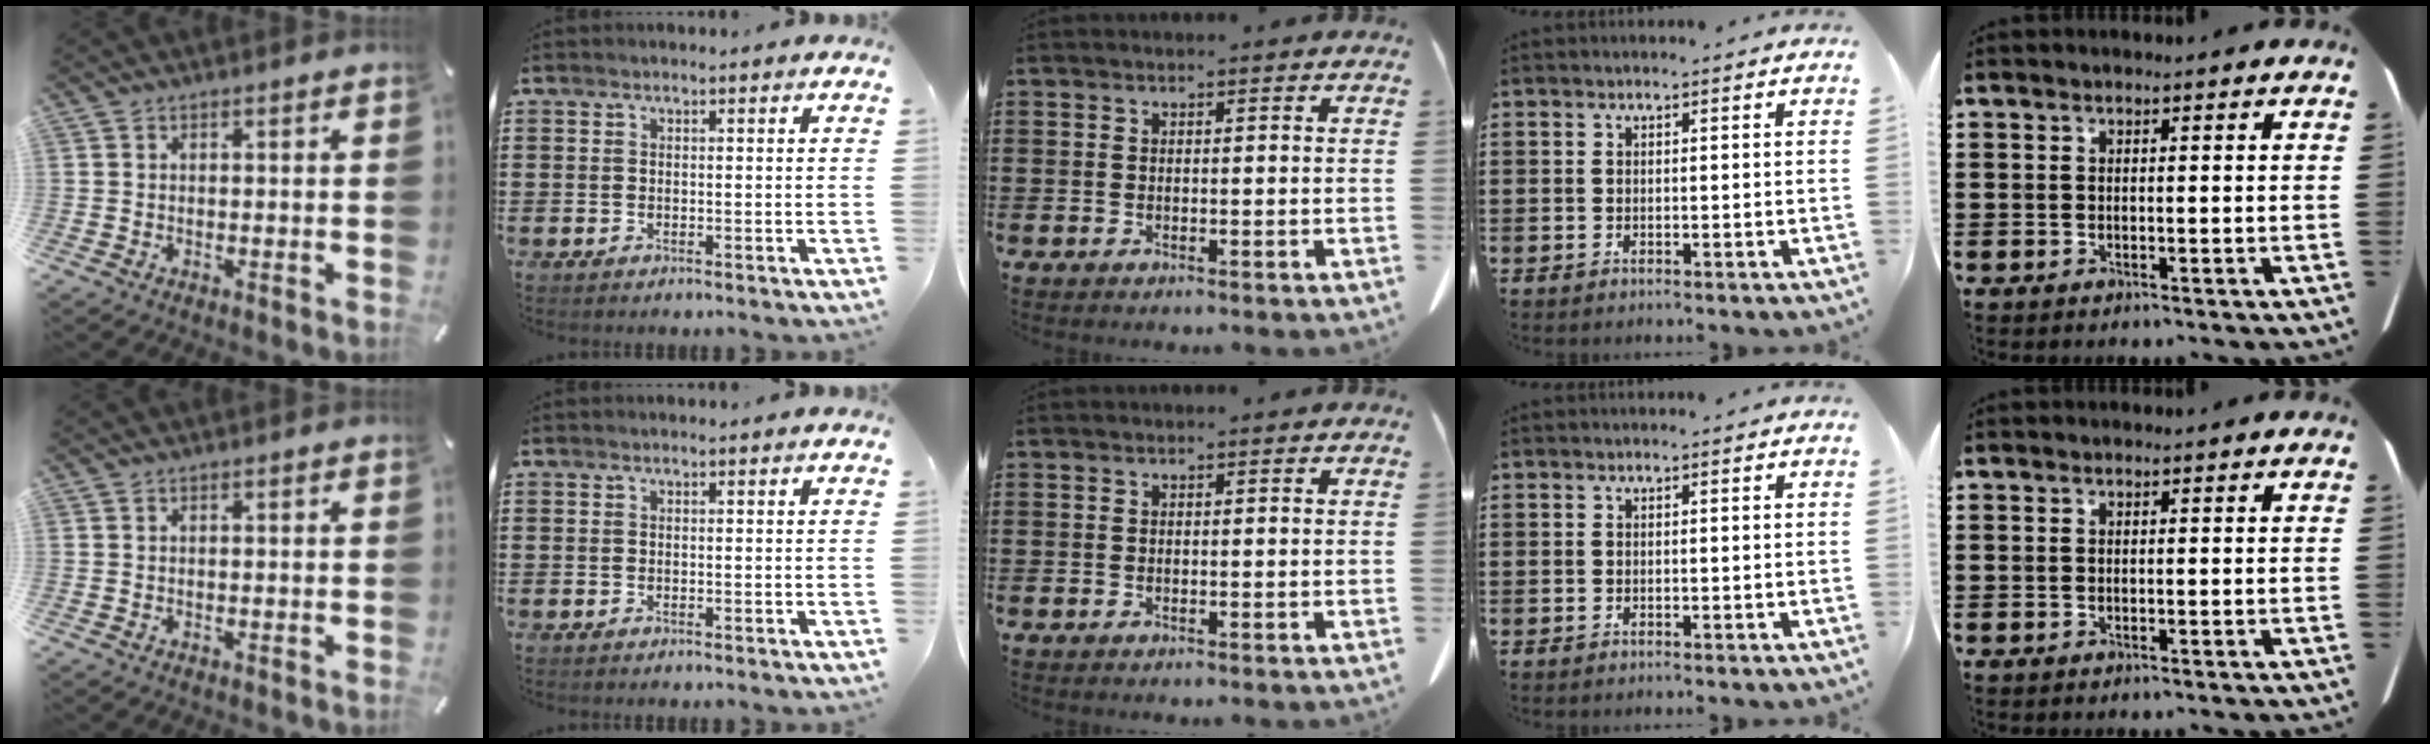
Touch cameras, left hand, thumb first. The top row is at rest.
{}